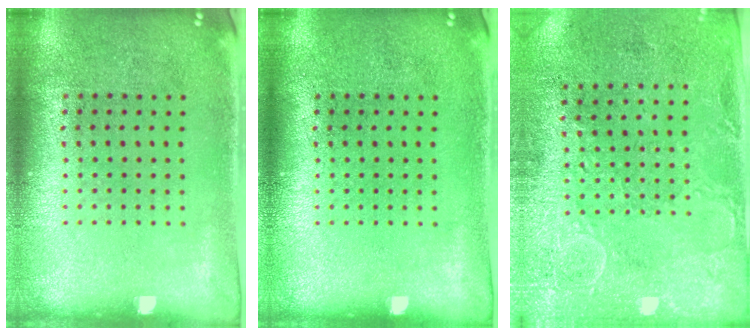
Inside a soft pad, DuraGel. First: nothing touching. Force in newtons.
{"total": 0.0}
{"total": 2.7, "press": 2.4, "slide": 1.2}